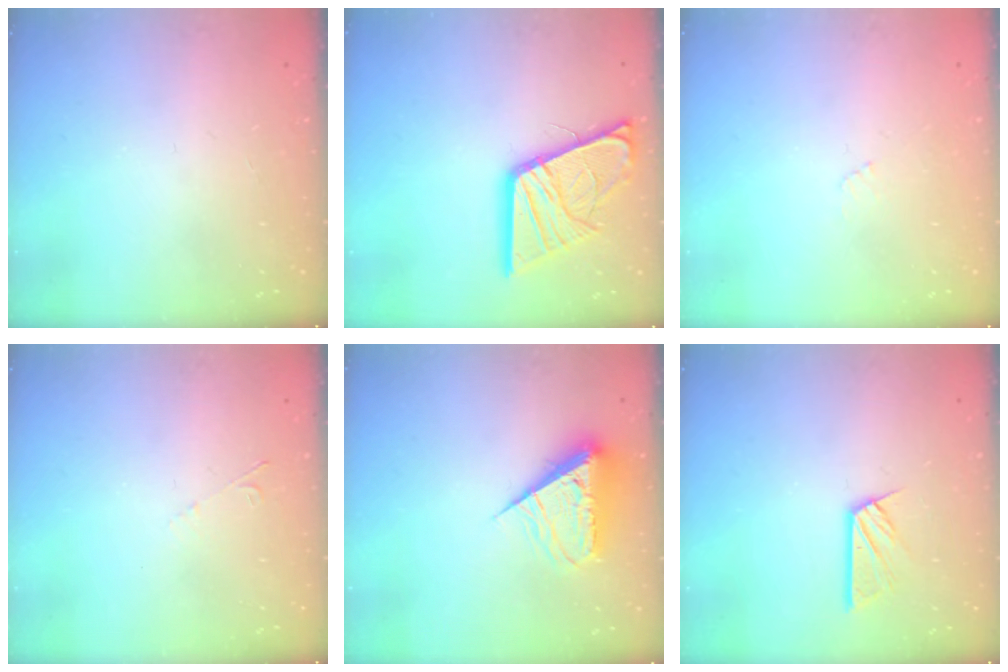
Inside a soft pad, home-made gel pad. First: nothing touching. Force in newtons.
{"total": 18.4, "press": 18.3, "slide": 2.0}
{"total": 2.7, "press": 2.6, "slide": 0.5}
{"total": 2.9, "press": 2.8, "slide": 0.4}
{"total": 8.5, "press": 8.4, "slide": 1.2}
{"total": 8.1, "press": 8.1, "slide": 0.6}